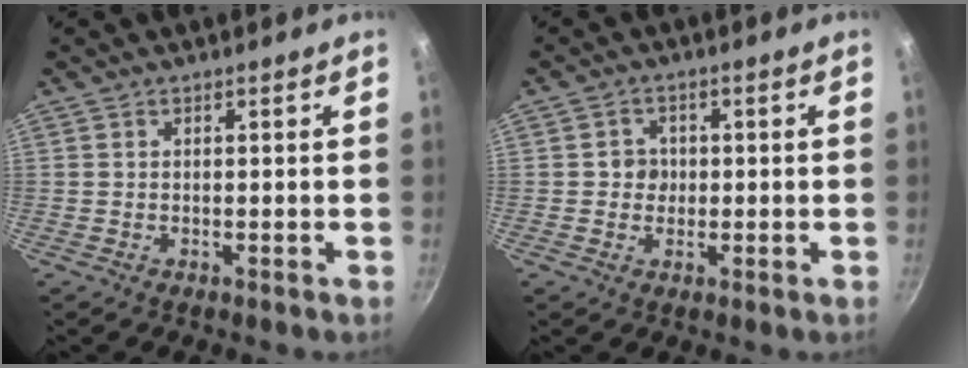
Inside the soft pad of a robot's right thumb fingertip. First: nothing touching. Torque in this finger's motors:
{"motor_torque": [-0.28, 0.48, 0.29, 0.10, -0.01]}